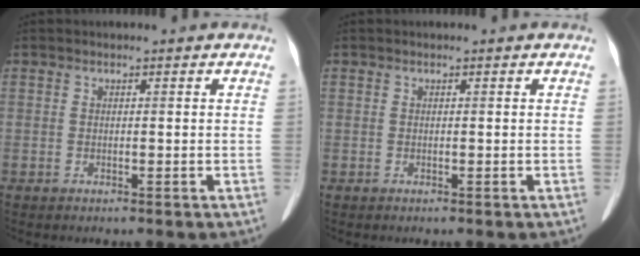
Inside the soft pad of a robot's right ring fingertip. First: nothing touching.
{"total": 0.0}